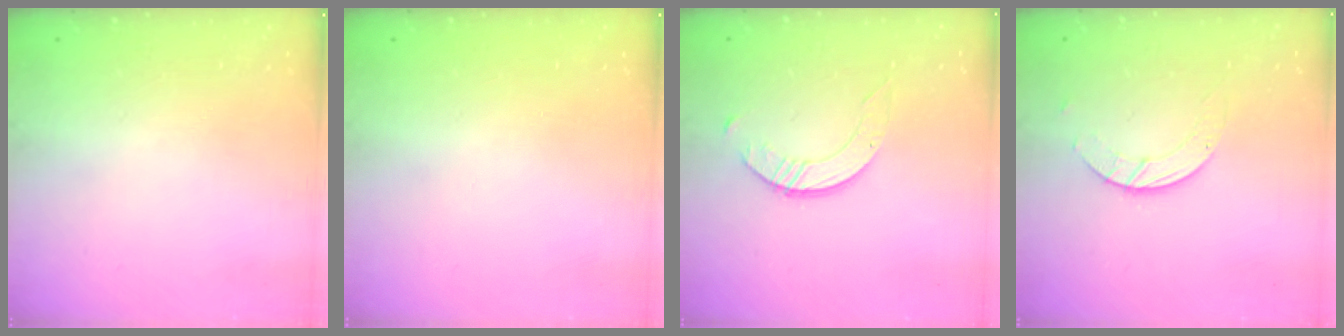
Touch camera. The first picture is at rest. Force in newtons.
{"total": 0.0}
{"total": 1.6, "press": 1.6, "slide": 0.2}
{"total": 2.8, "press": 2.8, "slide": 0.3}